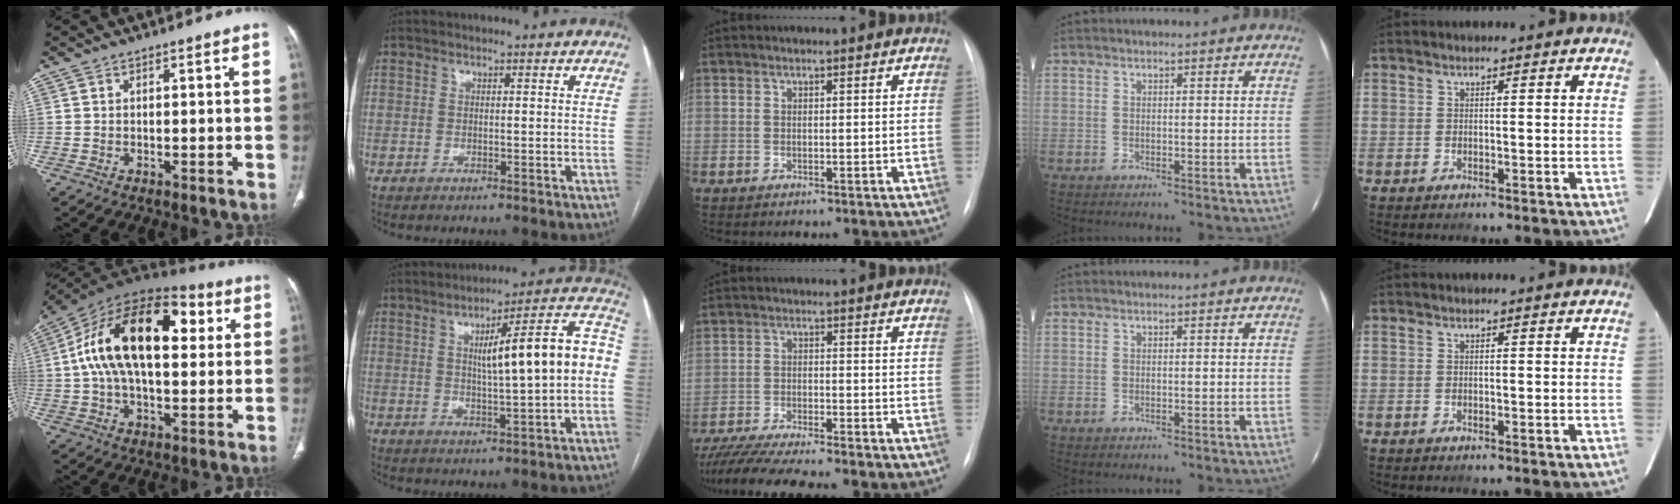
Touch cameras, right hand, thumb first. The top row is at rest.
{"thumb": {"total": 23.8, "force": [4.6, 12.7, 19.6], "torque": [-0.331, 0.034, 0.066]}, "index": {"total": 15.0, "force": [0.8, 1.4, 14.9], "torque": [-0.205, 0.039, 0.012]}, "middle": {"total": 10.0, "force": [-8.7, -0.2, 4.9], "torque": [-0.081, -0.023, -0.141]}}